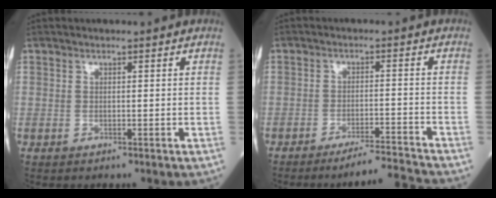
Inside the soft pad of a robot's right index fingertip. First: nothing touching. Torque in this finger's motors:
{"motor_torque": [0.01, -0.07, -0.01, 0.04]}